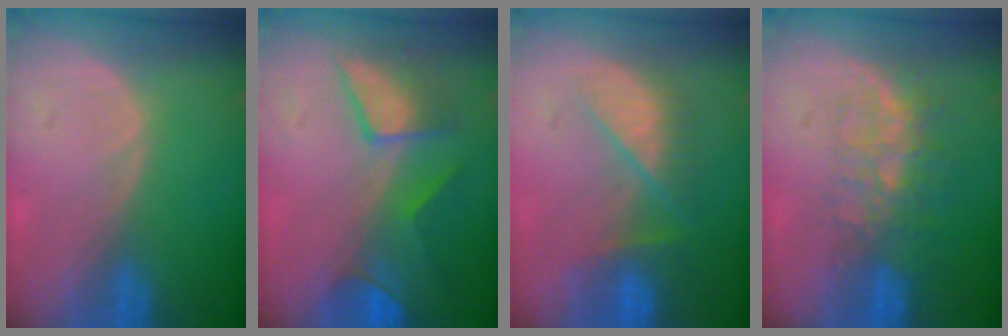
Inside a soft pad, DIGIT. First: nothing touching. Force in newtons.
{"total": 7.5, "press": 7.2, "slide": 2.0}
{"total": 7.4, "press": 7.1, "slide": 2.1}
{"total": 8.3, "press": 6.8, "slide": 4.7}